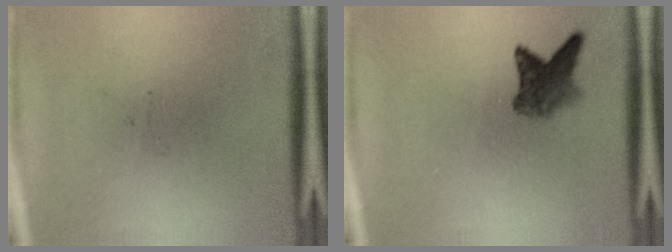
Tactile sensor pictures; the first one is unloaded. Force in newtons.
{"total": 3.8}